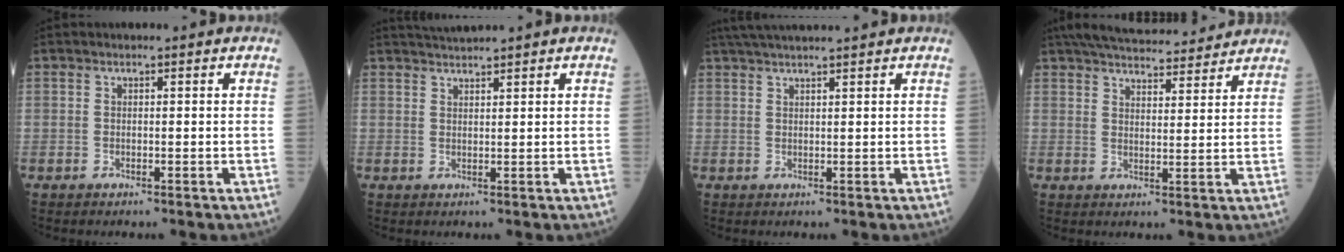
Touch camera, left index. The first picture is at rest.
{"total": 2.5, "force": [2.4, -0.7, 0.4], "torque": [-0.008, 0.014, 0.052]}
{"total": 8.0, "force": [7.0, -0.4, 3.8], "torque": [-0.059, 0.035, 0.108]}
{"total": 16.7, "force": [15.3, 3.1, 6.1], "torque": [-0.094, 0.036, 0.219]}